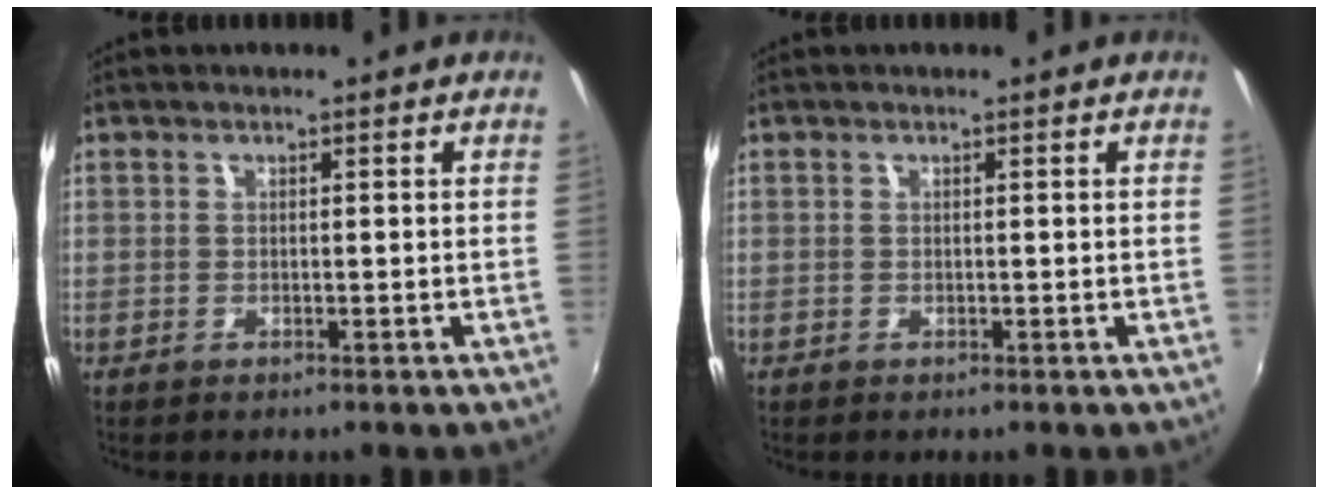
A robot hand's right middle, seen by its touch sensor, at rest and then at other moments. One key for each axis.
{"total": 0.0}